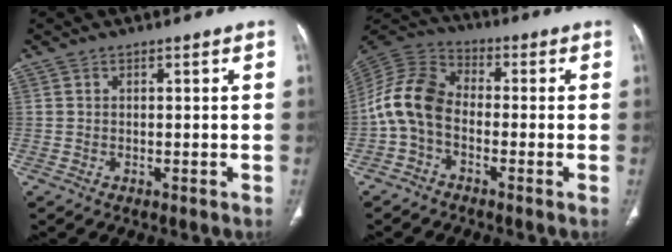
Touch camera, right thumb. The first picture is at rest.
{"total": 10.2, "force": [-2.2, 6.8, 7.3], "torque": [-0.145, 0.035, -0.060]}